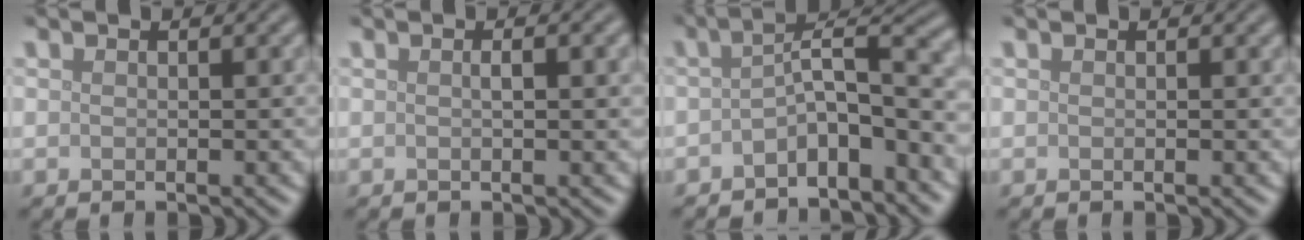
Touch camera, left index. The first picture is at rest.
{"total": 1.6, "force": [0.2, 0.3, 1.5], "torque": [-0.024, 0.003, 0.002]}
{"total": 5.3, "force": [-2.2, 1.7, 4.5], "torque": [-0.067, 0.013, -0.044]}
{"total": 0.0}